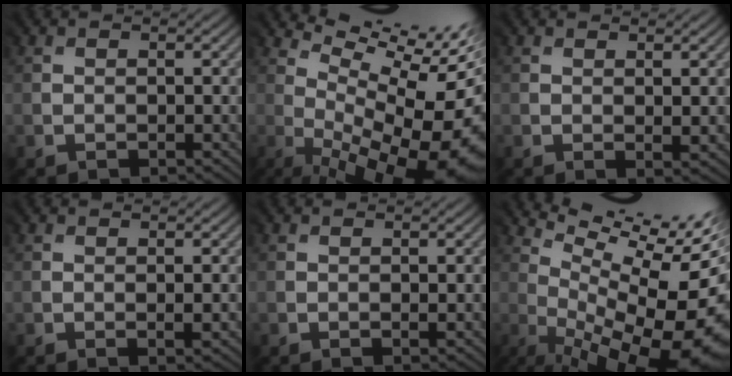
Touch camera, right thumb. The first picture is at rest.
{"total": 14.9, "force": [2.3, 5.4, 13.7], "torque": [-0.152, 0.012, 0.080]}
{"total": 1.7, "force": [0.6, 0.5, 1.5], "torque": [-0.031, -0.003, 0.013]}
{"total": 1.1, "force": [0.1, 0.1, 1.1], "torque": [-0.027, -0.002, 0.004]}
{"total": 0.7, "force": [0.2, 0.2, 0.6], "torque": [-0.016, -0.001, 0.004]}
{"total": 16.4, "force": [1.8, 5.7, 15.3], "torque": [-0.169, 0.015, 0.070]}